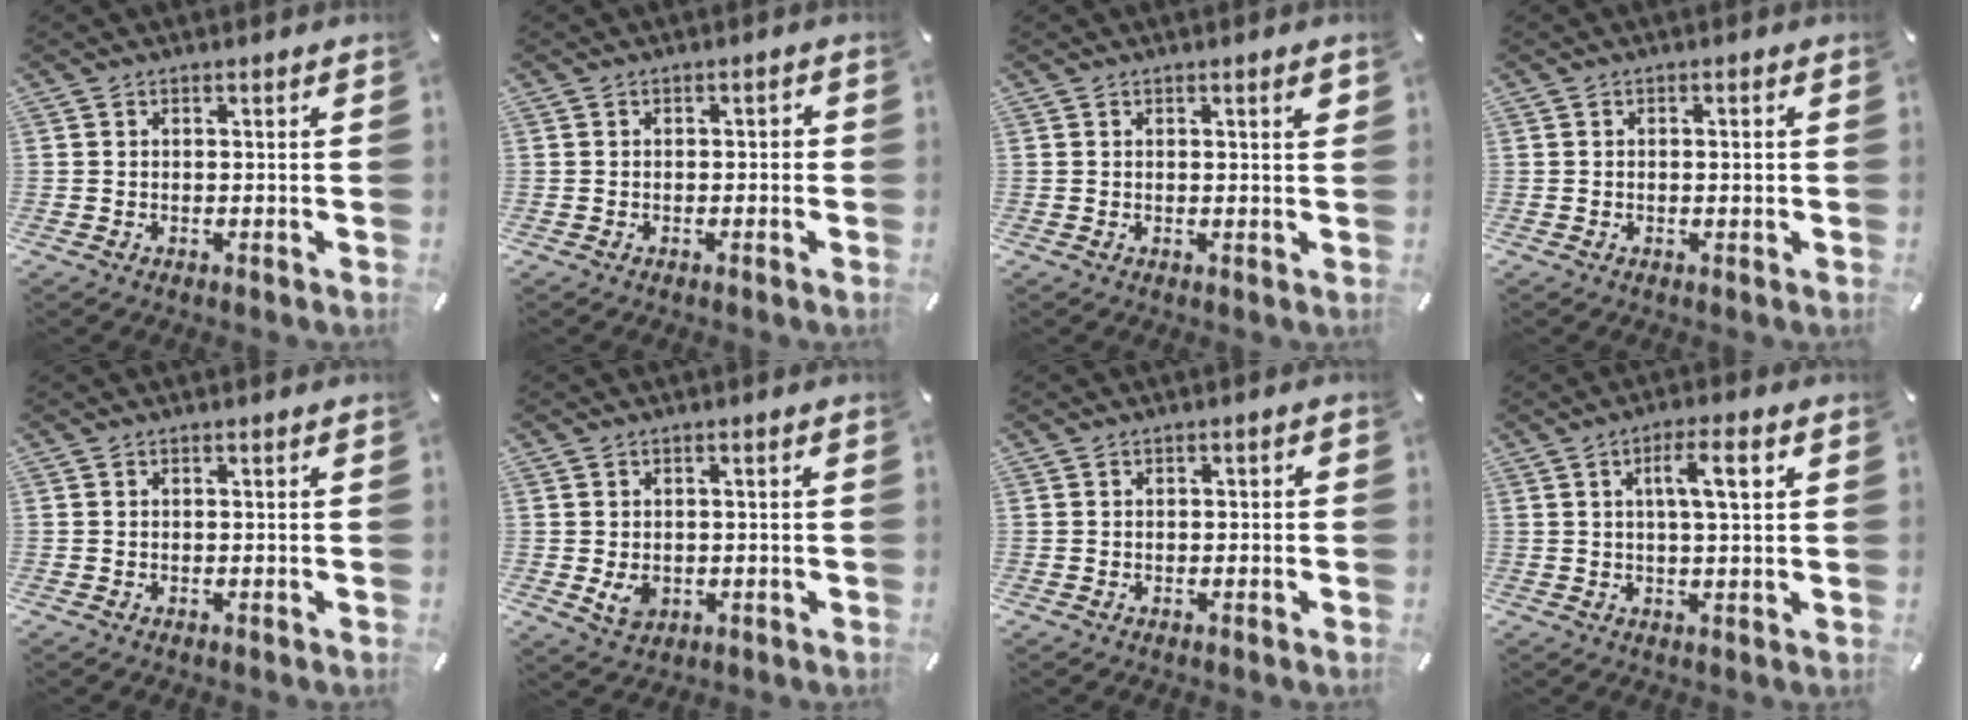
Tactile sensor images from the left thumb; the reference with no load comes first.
{"total": 1.3, "force": [-0.7, 0.7, 0.9], "torque": [-0.017, 0.005, -0.016]}
{"total": 1.8, "force": [0.7, 0.2, 1.6], "torque": [-0.025, -0.001, 0.009]}
{"total": 1.3, "force": [-0.1, 0.5, 1.2], "torque": [-0.021, 0.001, -0.003]}
{"total": 0.0}
{"total": 3.9, "force": [-0.5, 3.0, 2.4], "torque": [-0.047, -0.003, -0.010]}
{"total": 0.8, "force": [-0.4, 0.6, 0.5], "torque": [-0.009, 0.001, -0.008]}
{"total": 7.5, "force": [2.2, 1.5, 7.0], "torque": [-0.125, -0.002, 0.030]}